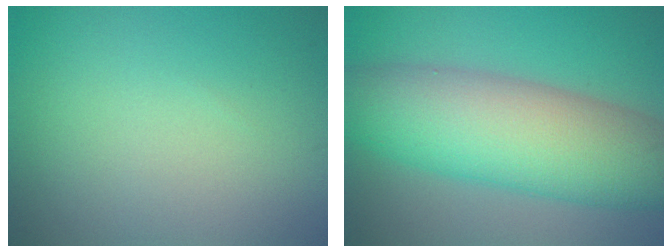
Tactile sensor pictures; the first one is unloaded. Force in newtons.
{"total": 11.1, "press": 11.1, "slide": 0.6}